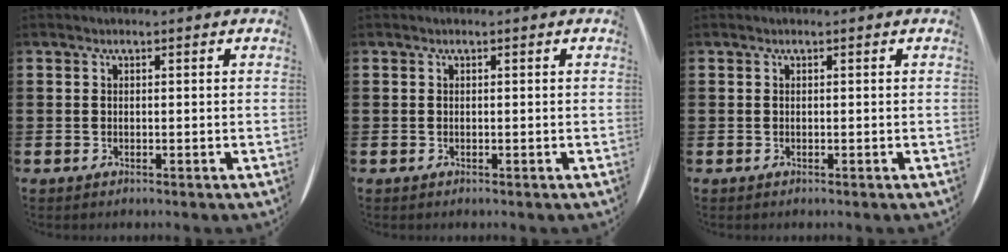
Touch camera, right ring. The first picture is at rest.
{"total": 0.0}
{"total": 0.0}